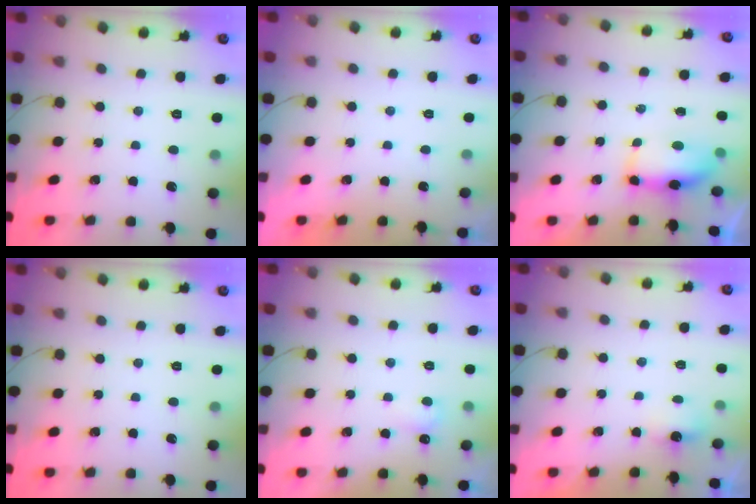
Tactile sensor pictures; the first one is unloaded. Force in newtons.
{"total": 1.8, "press": 0.1, "slide": 1.8}
{"total": 7.4, "press": 7.0, "slide": 2.3}
{"total": 0.0}
{"total": 2.4, "press": 2.4, "slide": 0.6}
{"total": 2.7, "press": 2.6, "slide": 0.6}